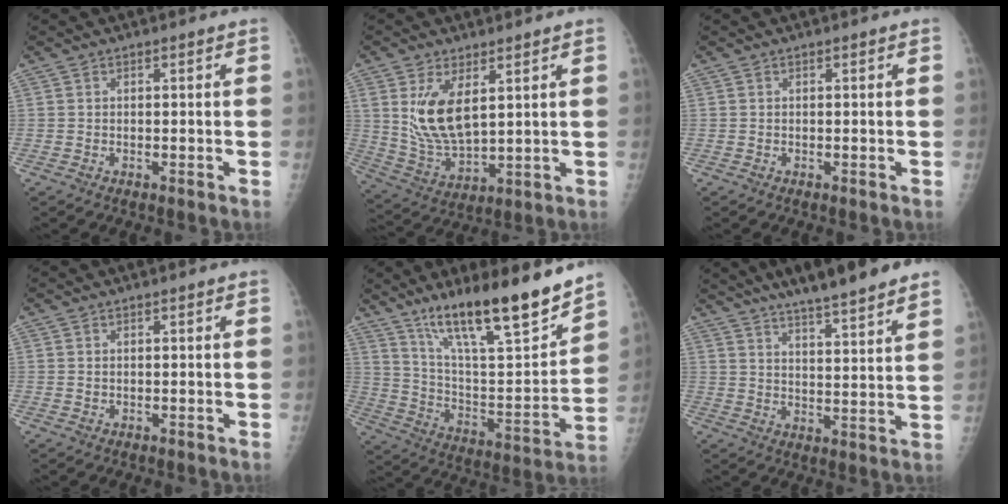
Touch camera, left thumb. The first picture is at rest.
{"total": 11.4, "force": [3.8, 5.7, 9.1], "torque": [-0.163, -0.023, 0.090]}
{"total": 0.0}
{"total": 0.5, "force": [0.3, 0.3, 0.3], "torque": [-0.002, -0.002, 0.005]}
{"total": 22.7, "force": [16.6, 4.1, 14.9], "torque": [-0.219, -0.084, 0.288]}
{"total": 16.3, "force": [12.8, 2.1, 9.7], "torque": [-0.130, -0.042, 0.189]}